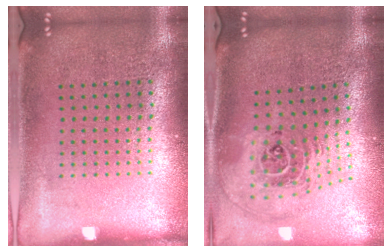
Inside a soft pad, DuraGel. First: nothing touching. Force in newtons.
{"total": 2.5, "press": 1.8, "slide": 1.6}